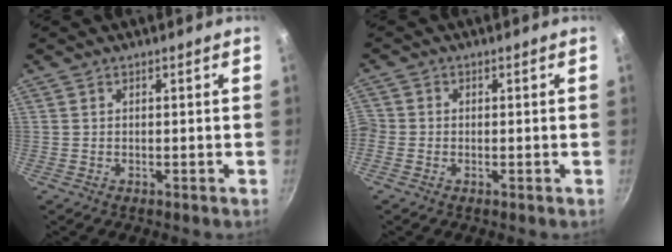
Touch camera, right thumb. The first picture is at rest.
{"total": 2.2, "force": [-0.9, 1.8, 0.7], "torque": [-0.014, 0.004, -0.026]}